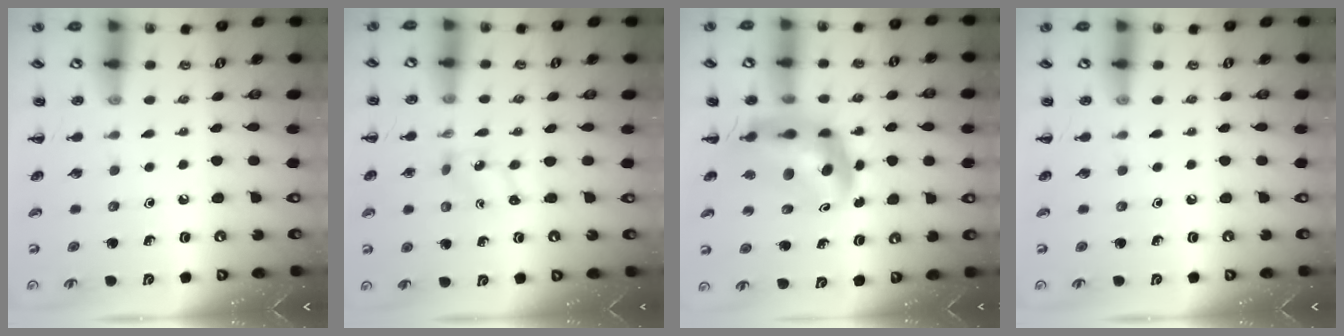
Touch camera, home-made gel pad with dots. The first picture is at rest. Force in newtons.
{"total": 0.8, "press": 0.8, "slide": 0.3}
{"total": 9.0, "press": 8.6, "slide": 2.8}
{"total": 0.0}